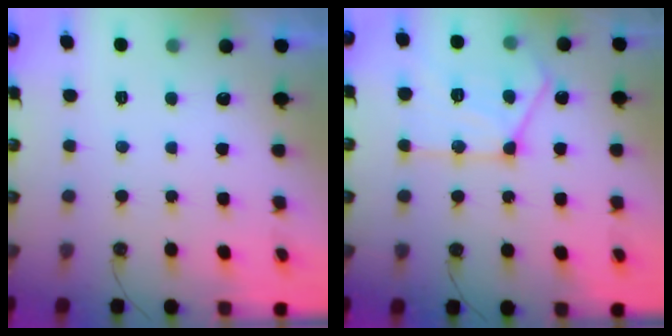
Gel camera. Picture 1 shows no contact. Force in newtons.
{"total": 18.3, "press": 18.2, "slide": 1.7}